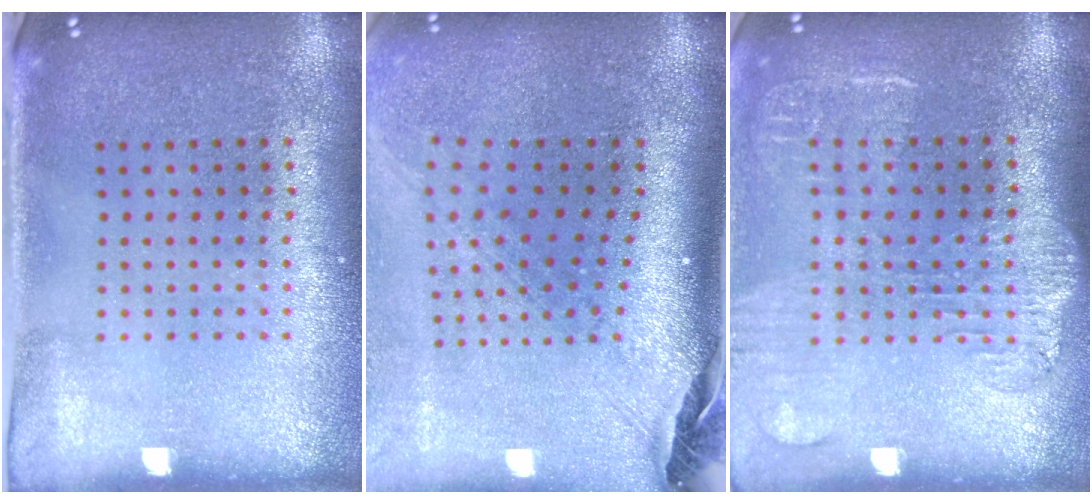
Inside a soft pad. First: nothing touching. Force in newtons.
{"total": 2.8, "press": 2.1, "slide": 1.9}
{"total": 1.8, "press": 1.5, "slide": 0.9}